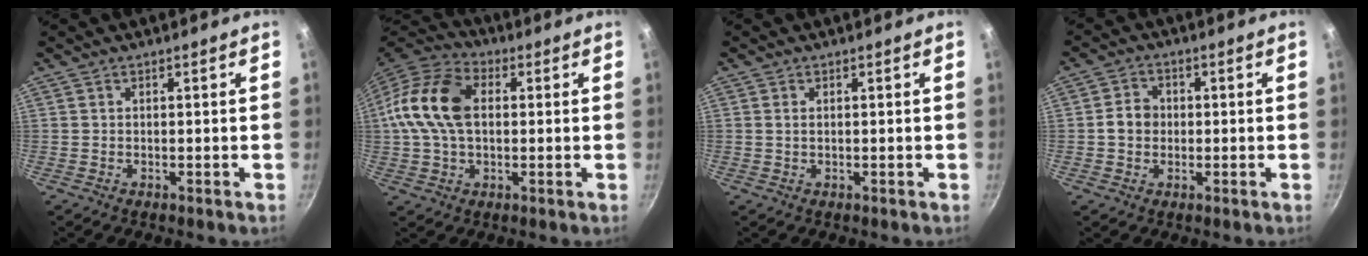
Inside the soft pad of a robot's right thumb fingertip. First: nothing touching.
{"total": 15.7, "force": [1.6, 10.2, 11.8], "torque": [-0.217, 0.029, 0.013]}
{"total": 0.9, "force": [0.3, 0.5, 0.7], "torque": [-0.013, 0.001, 0.004]}
{"total": 4.6, "force": [-0.2, 4.0, 2.3], "torque": [-0.020, 0.013, -0.011]}